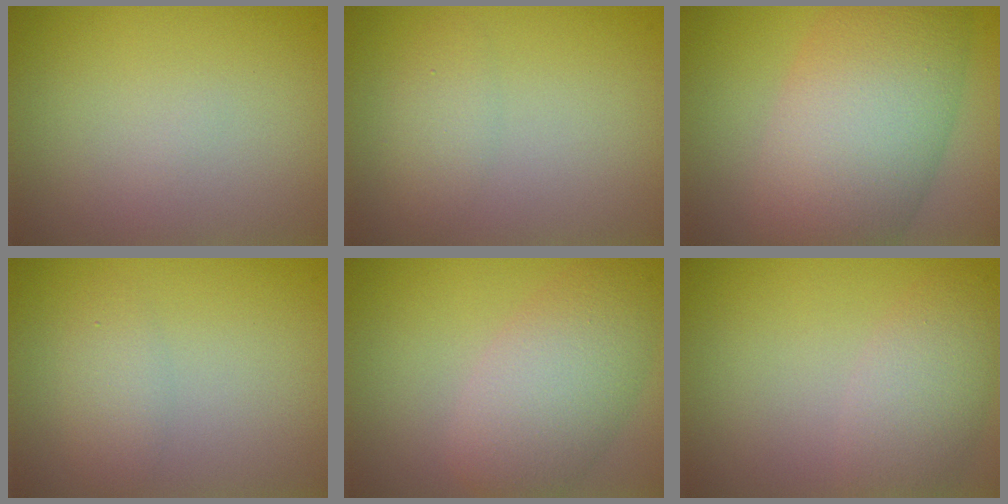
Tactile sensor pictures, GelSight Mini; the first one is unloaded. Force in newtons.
{"total": 1.8, "press": 1.8, "slide": 0.0}
{"total": 9.9, "press": 9.9, "slide": 0.5}
{"total": 1.8, "press": 1.8, "slide": 0.1}
{"total": 5.5, "press": 5.5, "slide": 0.3}
{"total": 3.6, "press": 3.6, "slide": 0.2}